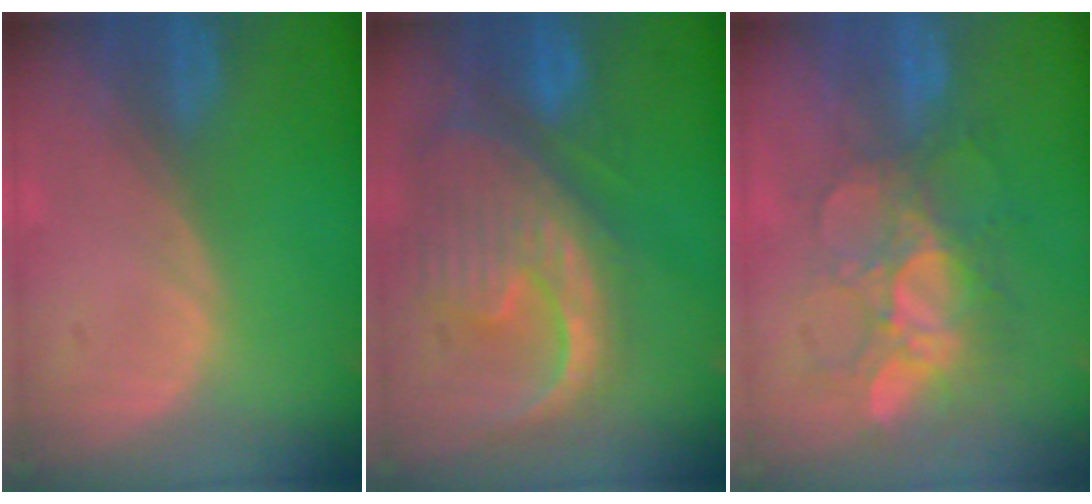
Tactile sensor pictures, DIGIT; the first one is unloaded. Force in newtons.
{"total": 12.8, "press": 11.0, "slide": 6.6}
{"total": 9.6, "press": 8.5, "slide": 4.4}